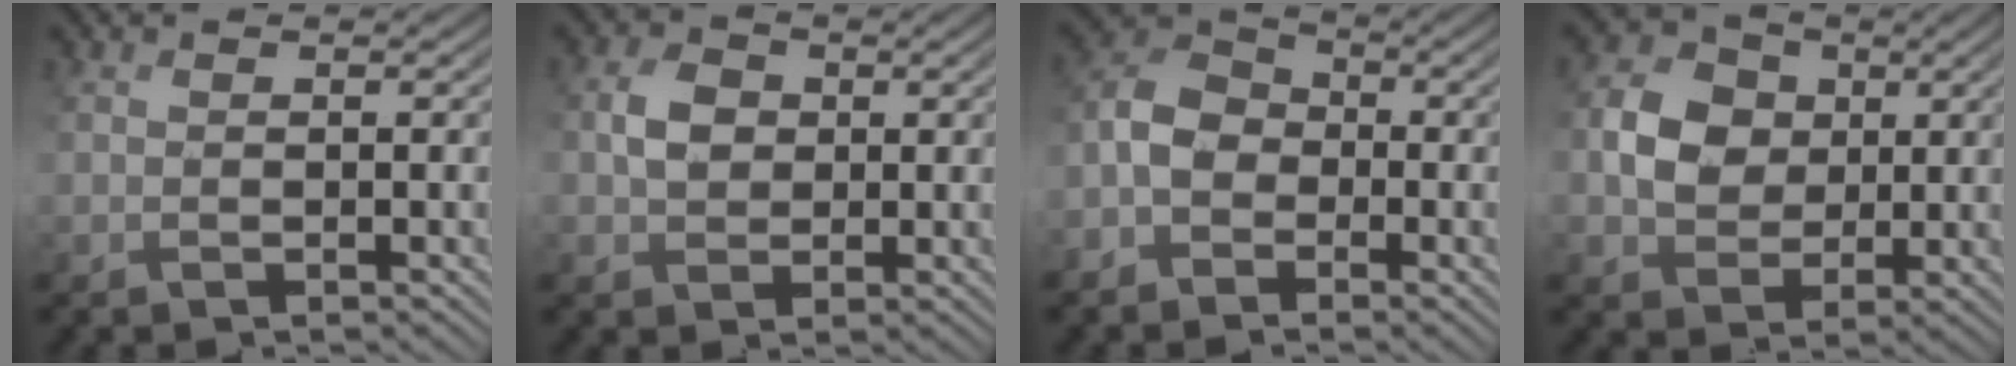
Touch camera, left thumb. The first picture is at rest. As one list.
[{"total": 2.9, "force": [0.9, 2.5, 1.0], "torque": [-0.024, 0.013, 0.012]}, {"total": 5.3, "force": [-2.3, 4.0, 2.5], "torque": [-0.071, 0.008, -0.062]}, {"total": 5.5, "force": [1.3, 4.9, 2.3], "torque": [-0.050, 0.017, 0.018]}]